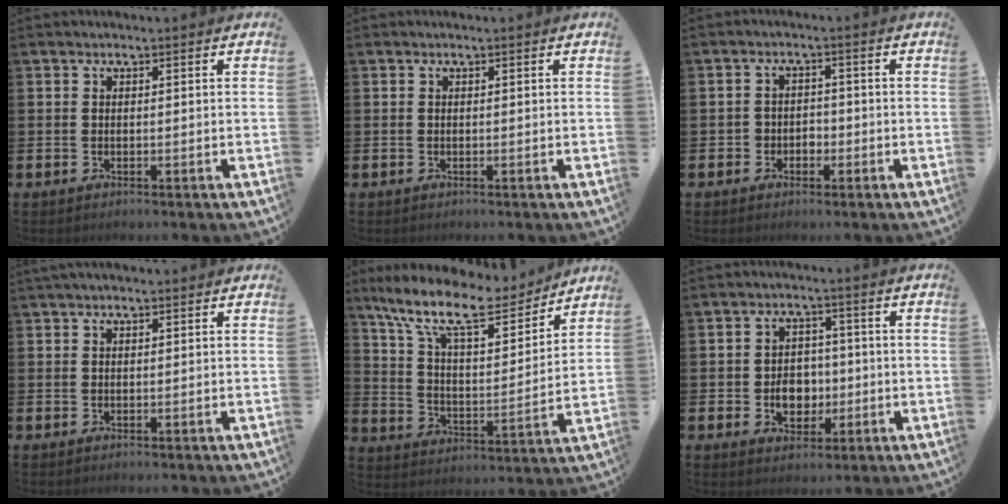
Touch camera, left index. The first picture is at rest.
{"total": 0.0}
{"total": 2.3, "force": [-1.3, 1.8, 0.1], "torque": [-0.009, 0.005, -0.032]}
{"total": 1.1, "force": [1.0, 0.2, 0.6], "torque": [0.002, -0.004, 0.014]}
{"total": 13.0, "force": [10.7, 3.8, 6.3], "torque": [-0.149, -0.062, 0.184]}
{"total": 4.6, "force": [-1.0, 3.8, 2.5], "torque": [-0.039, 0.003, -0.025]}